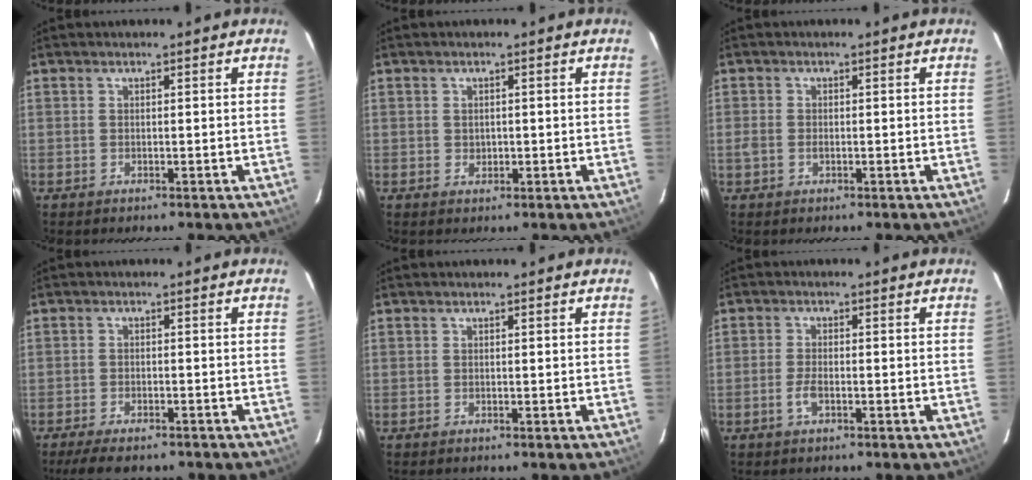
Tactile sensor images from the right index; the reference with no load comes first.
{"total": 1.2, "force": [0.0, 1.1, 0.4], "torque": [-0.003, 0.002, 0.002]}
{"total": 1.9, "force": [-0.6, 1.2, 1.3], "torque": [-0.027, -0.001, -0.011]}
{"total": 7.4, "force": [-6.0, 2.1, 3.7], "torque": [-0.088, -0.023, -0.098]}
{"total": 0.0}
{"total": 2.8, "force": [-1.2, 1.1, 2.3], "torque": [-0.053, 0.000, -0.025]}